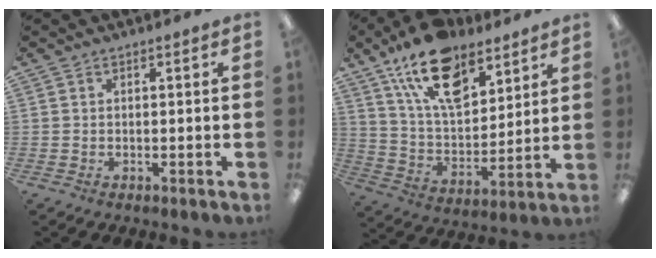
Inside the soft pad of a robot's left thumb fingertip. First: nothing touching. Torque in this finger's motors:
{"motor_torque": [2.11, 1.29, 1.85, -0.93, 0.33]}